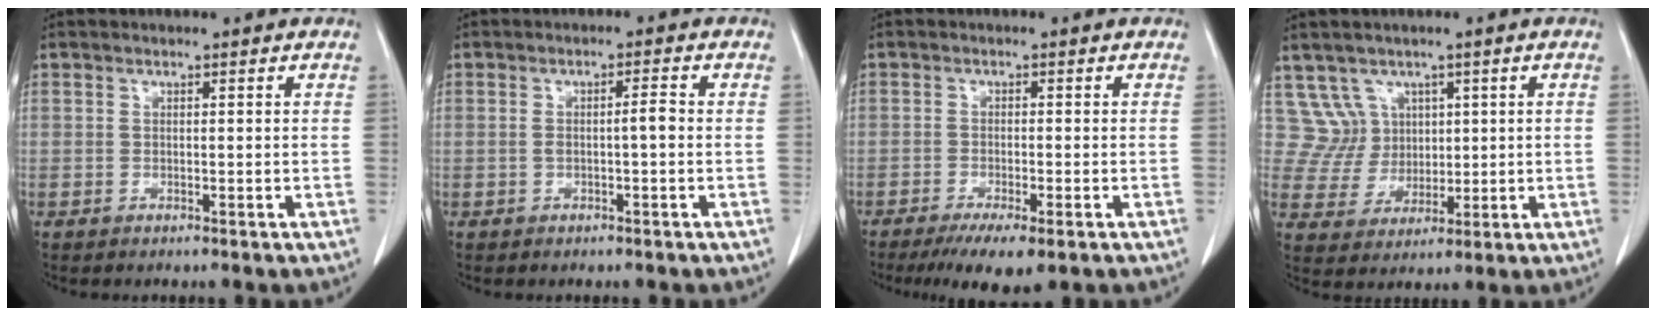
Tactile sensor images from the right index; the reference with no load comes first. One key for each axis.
{"total": 2.4, "fx": -0.2, "fy": 0.3, "fz": 2.4, "tx": -0.045, "ty": 0.007, "tz": 0.000}
{"total": 6.8, "fx": -4.4, "fy": 1.2, "fz": 5.1, "tx": -0.082, "ty": -0.018, "tz": -0.067}
{"total": 6.3, "fx": 3.2, "fy": 5.4, "fz": -0.5, "tx": 0.014, "ty": 0.014, "tz": 0.071}